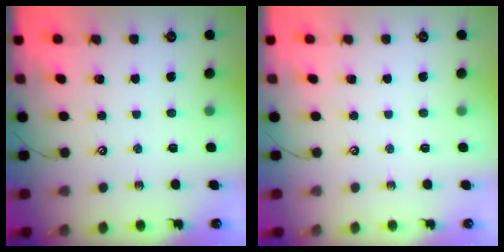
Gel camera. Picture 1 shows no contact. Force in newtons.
{"total": 0.0}